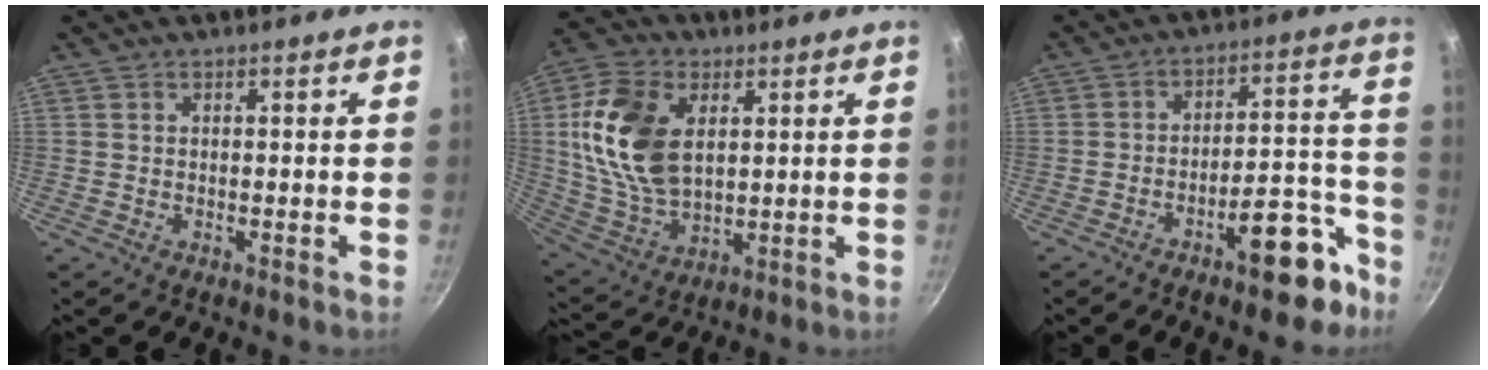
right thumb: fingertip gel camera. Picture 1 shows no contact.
{"total": 17.3, "force": [3.8, 10.8, 13.0], "torque": [-0.235, -0.007, 0.080]}
{"total": 13.1, "force": [-7.9, 5.1, 9.1], "torque": [-0.079, 0.078, -0.107]}